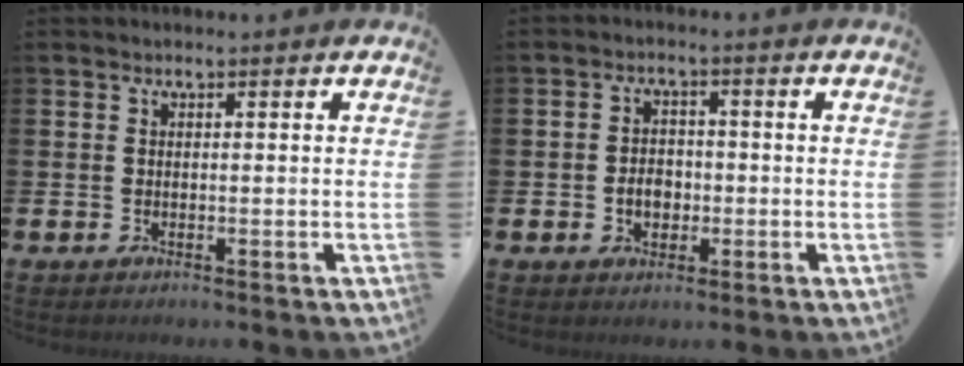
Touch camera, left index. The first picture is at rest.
{"total": 3.4, "force": [-0.8, 2.5, 2.1], "torque": [-0.024, -0.001, -0.021]}